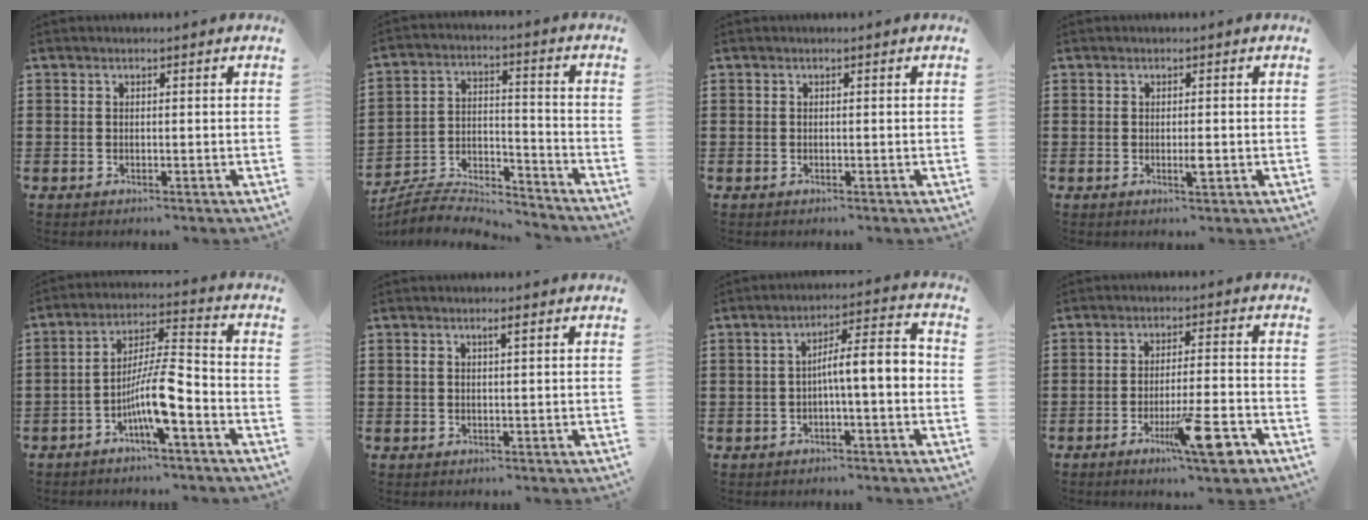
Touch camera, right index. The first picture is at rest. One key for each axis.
{"total": 6.0, "fx": -5.8, "fy": 0.6, "fz": 1.2, "tx": -0.030, "ty": -0.001, "tz": -0.117}
{"total": 0.0}
{"total": 2.0, "fx": -0.5, "fy": 0.4, "fz": 1.9, "tx": -0.032, "ty": -0.003, "tz": -0.008}
{"total": 9.1, "fx": -4.4, "fy": 1.7, "fz": 7.8, "tx": -0.156, "ty": -0.002, "tz": -0.085}
{"total": 1.6, "fx": 0.6, "fy": 0.4, "fz": 1.4, "tx": -0.028, "ty": 0.003, "tz": 0.008}
{"total": 6.7, "fx": -0.9, "fy": 1.2, "fz": 6.6, "tx": -0.111, "ty": 0.003, "tz": -0.021}
{"total": 9.7, "fx": -4.7, "fy": 1.2, "fz": 8.4, "tx": -0.141, "ty": 0.000, "tz": -0.077}